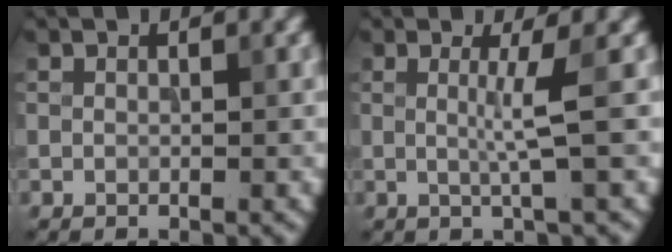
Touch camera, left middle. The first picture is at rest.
{"total": 2.7, "force": [0.2, 0.3, 2.7], "torque": [-0.051, 0.000, -0.003]}